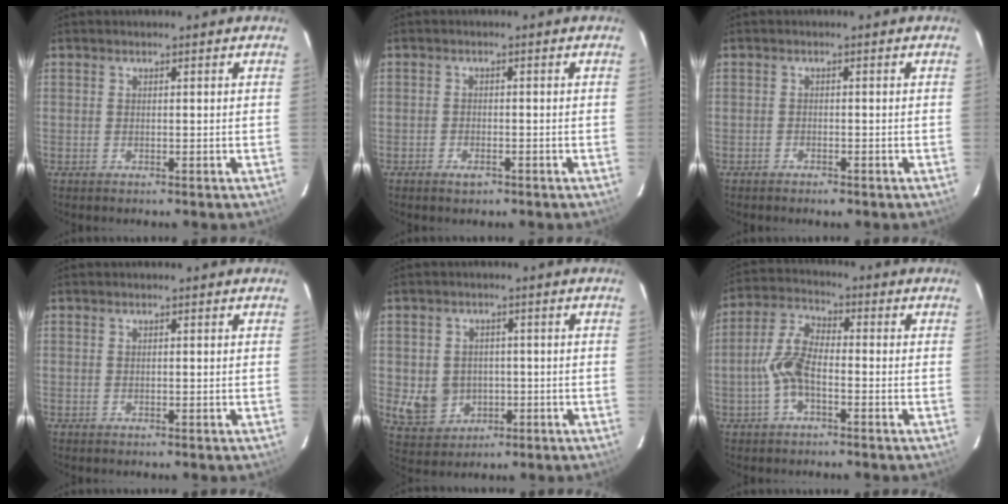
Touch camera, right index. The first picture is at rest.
{"total": 2.1, "force": [-1.5, 1.1, 1.0], "torque": [-0.021, -0.001, -0.026]}
{"total": 1.6, "force": [-1.3, 0.6, 0.6], "torque": [-0.018, -0.001, -0.023]}
{"total": 0.0}
{"total": 7.6, "force": [-1.2, 6.8, 3.1], "torque": [-0.086, 0.007, 0.003]}
{"total": 7.3, "force": [-2.3, 3.4, 6.1], "torque": [-0.135, 0.014, -0.045]}